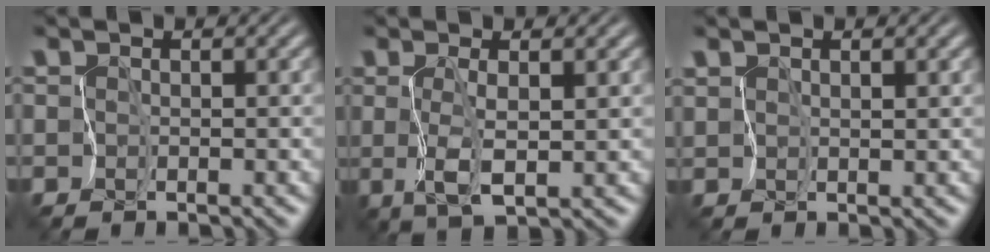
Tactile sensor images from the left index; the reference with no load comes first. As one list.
[{"total": 2.4, "force": [0.7, 0.2, 2.3], "torque": [-0.053, 0.000, 0.022]}, {"total": 1.0, "force": [0.9, -0.2, 0.0], "torque": [-0.002, 0.005, 0.022]}]